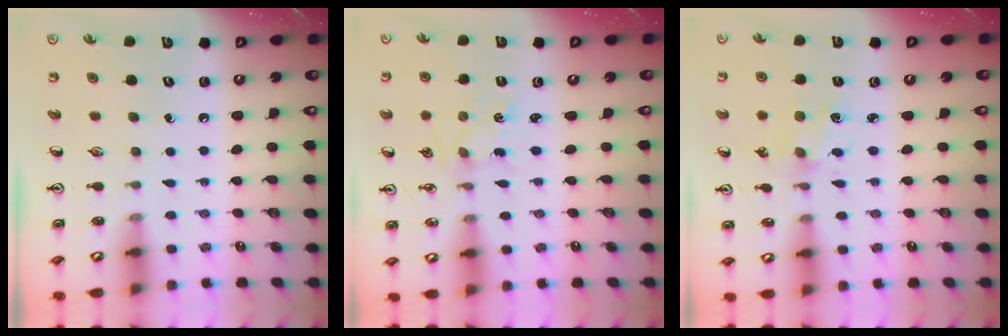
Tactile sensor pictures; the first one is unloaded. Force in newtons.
{"total": 1.6, "press": 1.6, "slide": 0.3}
{"total": 2.3, "press": 2.3, "slide": 0.4}